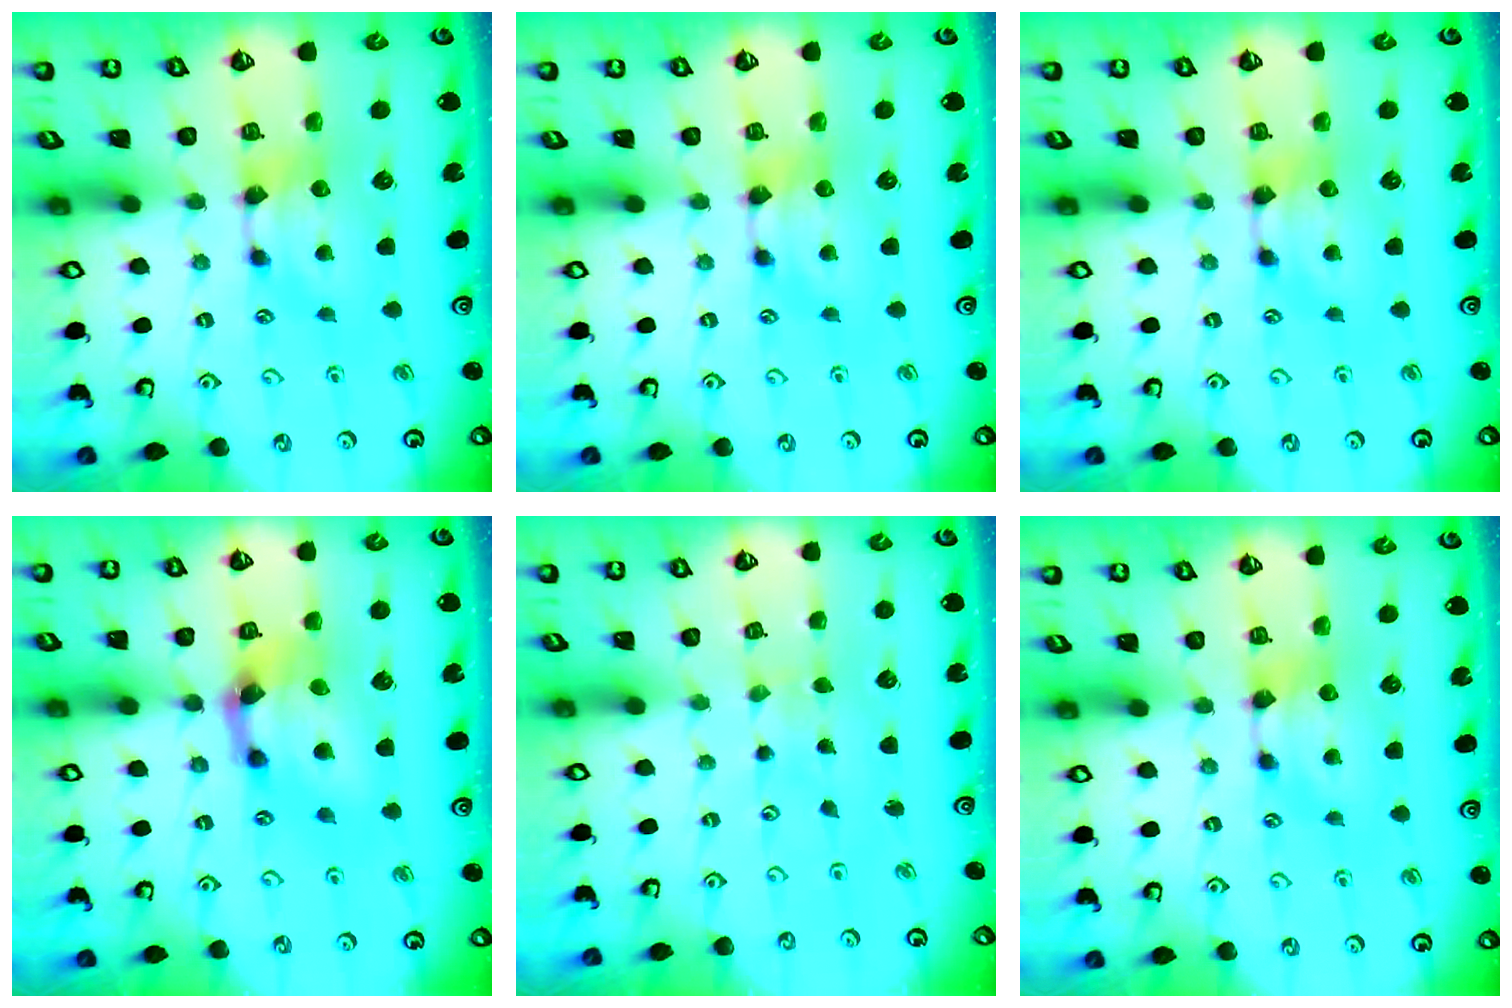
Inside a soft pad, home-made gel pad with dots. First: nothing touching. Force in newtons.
{"total": 0.0}
{"total": 0.0}
{"total": 5.9, "press": 5.5, "slide": 2.2}
{"total": 4.4, "press": 4.4, "slide": 0.1}
{"total": 0.0}